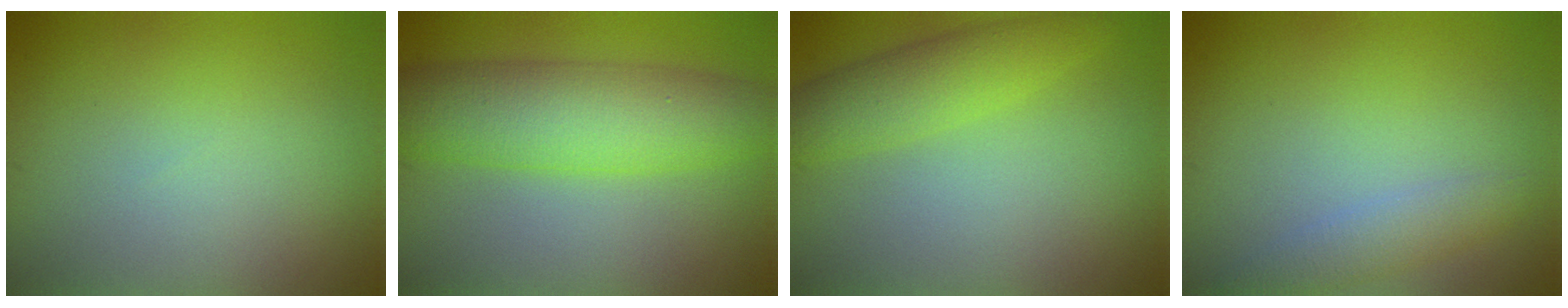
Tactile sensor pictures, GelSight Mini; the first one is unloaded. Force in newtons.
{"total": 7.9, "press": 7.9, "slide": 0.1}
{"total": 3.9, "press": 3.9, "slide": 0.1}
{"total": 2.3, "press": 2.3, "slide": 0.1}